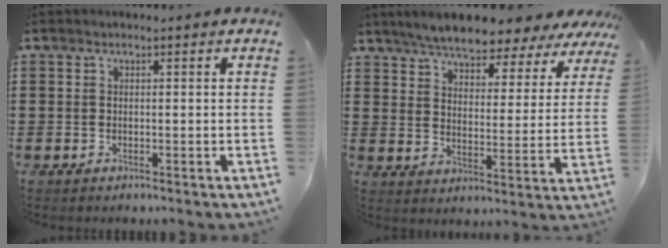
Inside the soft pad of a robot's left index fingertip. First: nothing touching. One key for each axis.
{"total": 6.2, "fx": 5.9, "fy": 0.5, "fz": 1.7, "tx": -0.064, "ty": -0.036, "tz": 0.102}